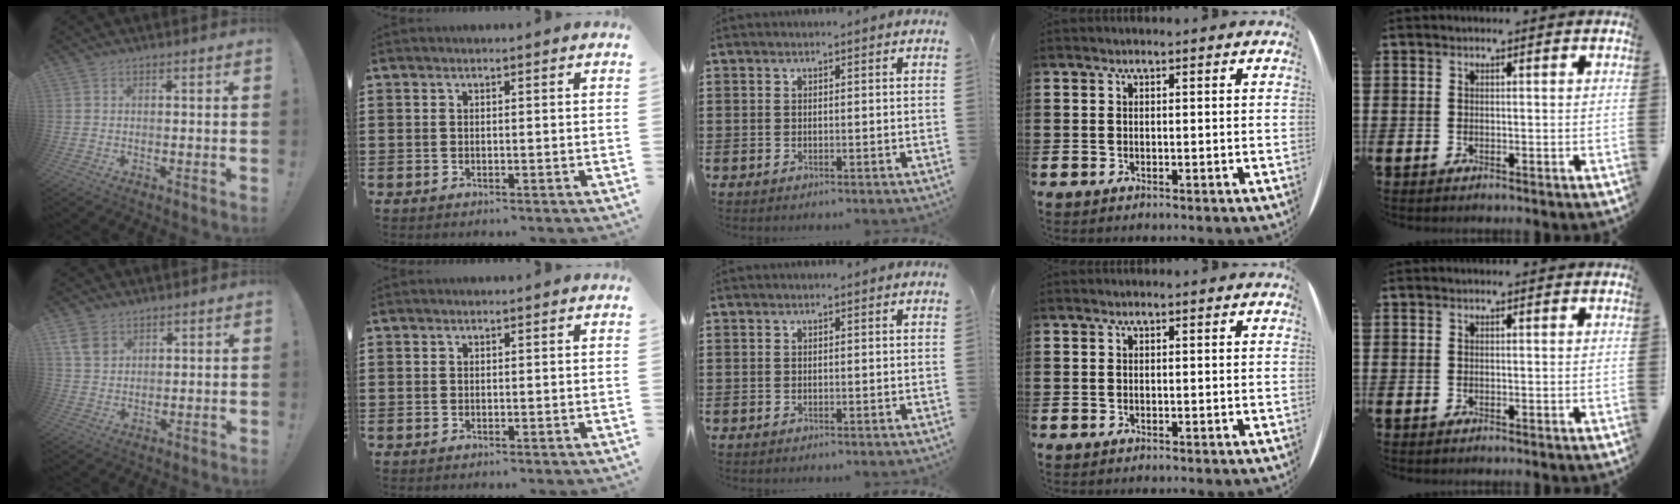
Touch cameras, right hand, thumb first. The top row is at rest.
{"thumb": {"total": 5.9, "force": [3.6, 4.0, 2.4], "torque": [-0.034, -0.014, 0.070]}}